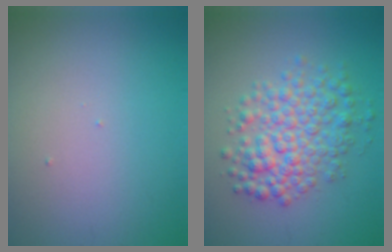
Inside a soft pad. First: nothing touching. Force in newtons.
{"total": 5.4, "press": 5.4, "slide": 0.1}